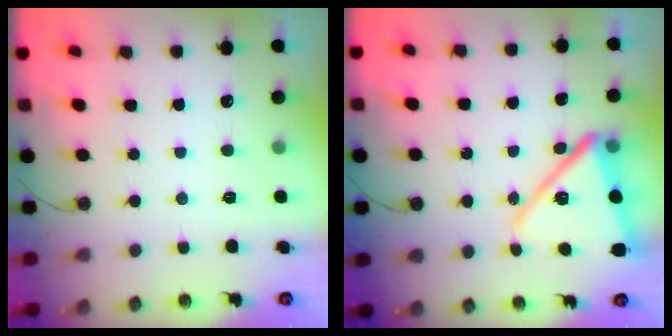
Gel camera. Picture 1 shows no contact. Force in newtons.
{"total": 16.7, "press": 16.6, "slide": 1.6}